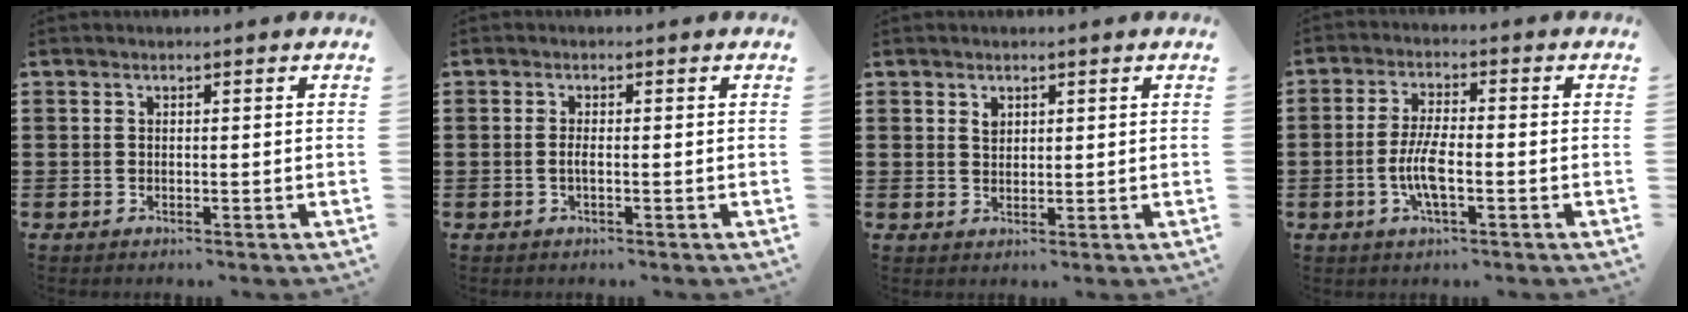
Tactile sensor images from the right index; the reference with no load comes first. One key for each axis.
{"total": 1.2, "fx": -0.4, "fy": 0.2, "fz": 1.1, "tx": -0.029, "ty": -0.004, "tz": -0.009}
{"total": 1.4, "fx": 0.9, "fy": 0.9, "fz": 0.6, "tx": -0.013, "ty": 0.003, "tz": 0.018}
{"total": 5.9, "fx": -1.6, "fy": 1.7, "fz": 5.4, "tx": -0.129, "ty": -0.008, "tz": -0.038}